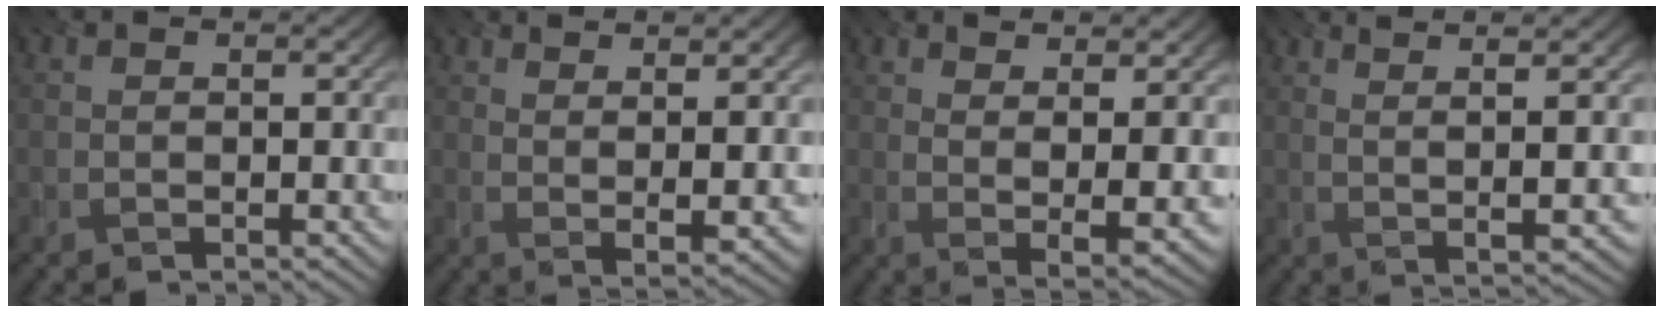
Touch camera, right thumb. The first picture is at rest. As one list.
[{"total": 7.5, "force": [4.8, 1.4, 5.6], "torque": [-0.090, 0.001, 0.073]}, {"total": 9.5, "force": [5.0, 2.9, 7.5], "torque": [-0.130, 0.006, 0.076]}, {"total": 7.6, "force": [4.2, 0.8, 6.3], "torque": [-0.088, 0.009, 0.060]}]